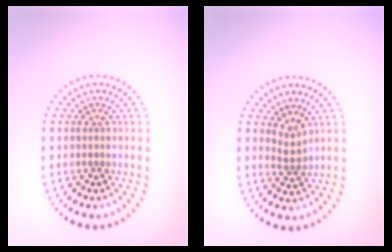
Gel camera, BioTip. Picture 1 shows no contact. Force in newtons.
{"total": 1.6, "press": 1.0, "slide": 1.2}